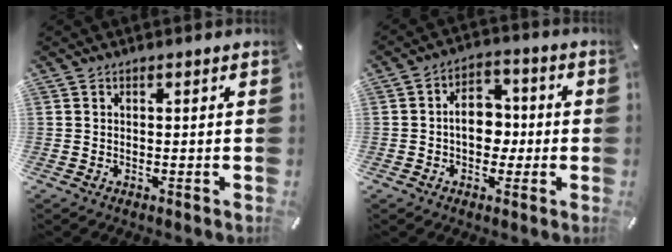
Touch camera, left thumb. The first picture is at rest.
{"total": 8.5, "force": [-0.9, 6.2, 5.7], "torque": [-0.088, 0.011, -0.020]}